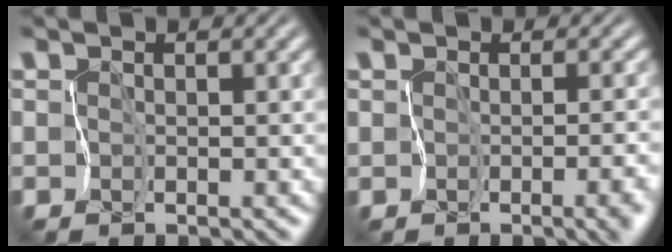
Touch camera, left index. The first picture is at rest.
{"total": 3.2, "force": [-1.7, 1.4, 2.3], "torque": [-0.005, -0.003, -0.010]}